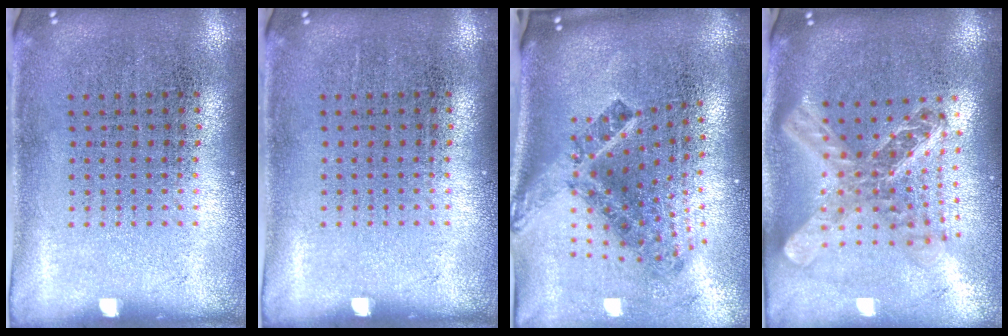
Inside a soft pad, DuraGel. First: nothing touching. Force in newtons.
{"total": 0.0}
{"total": 2.8, "press": 1.7, "slide": 2.2}
{"total": 2.4, "press": 1.9, "slide": 1.4}